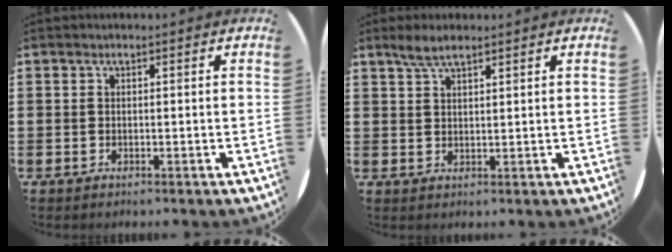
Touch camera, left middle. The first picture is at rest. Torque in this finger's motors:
{"motor_torque": [0.55, -0.50, 0.03, 0.00]}